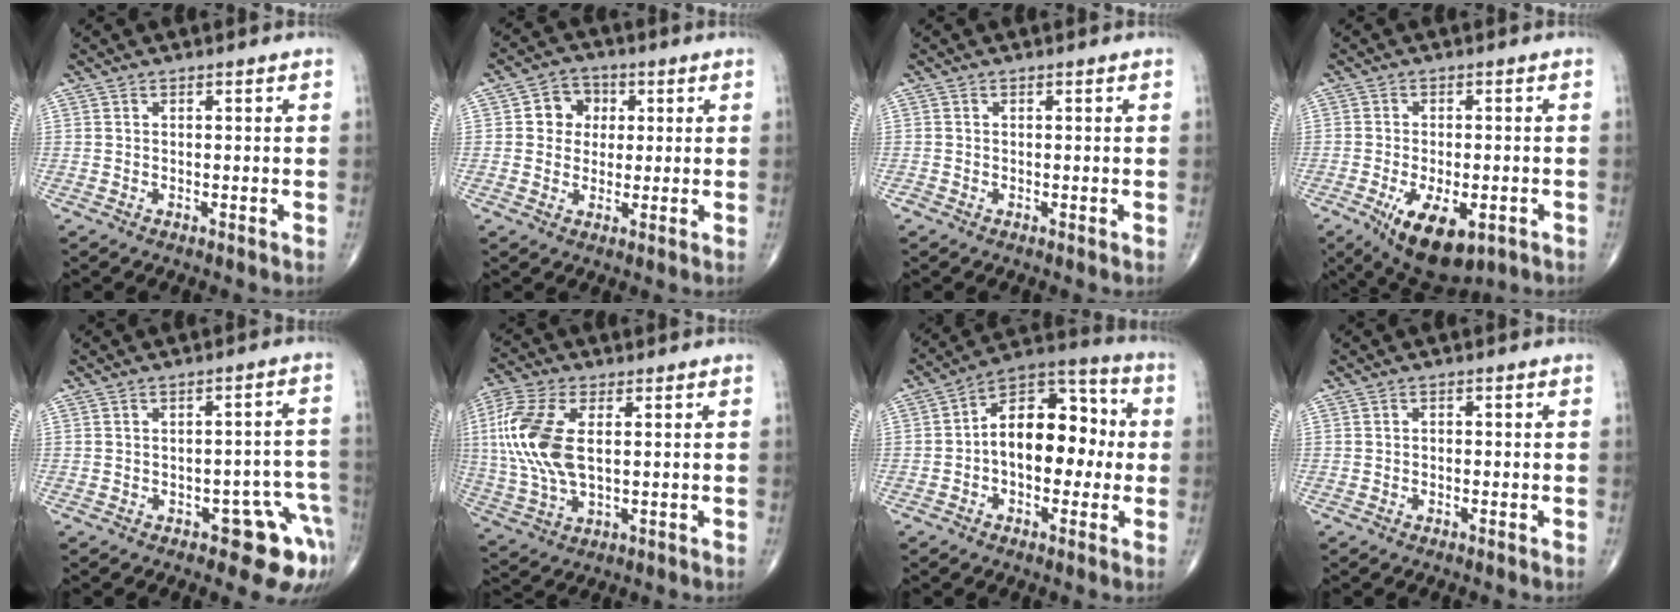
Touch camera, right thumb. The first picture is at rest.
{"total": 6.3, "force": [1.2, 5.6, 2.6], "torque": [-0.004, 0.005, 0.011]}
{"total": 0.7, "force": [-0.3, 0.5, 0.3], "torque": [-0.002, -0.001, -0.009]}
{"total": 12.0, "force": [-5.0, 5.7, 9.2], "torque": [-0.145, -0.003, -0.067]}
{"total": 9.0, "force": [-4.6, 4.1, 6.5], "torque": [-0.039, 0.034, -0.053]}
{"total": 14.8, "force": [2.1, 7.7, 12.5], "torque": [-0.295, 0.001, 0.043]}
{"total": 15.1, "force": [-0.3, 9.3, 11.9], "torque": [-0.139, 0.045, -0.018]}
{"total": 0.6, "force": [-0.2, 0.4, 0.3], "torque": [0.003, 0.003, -0.008]}